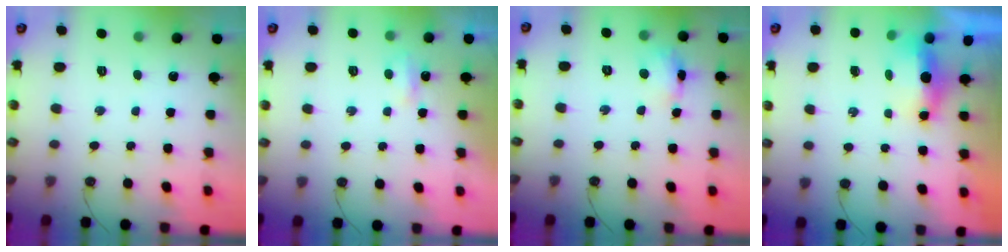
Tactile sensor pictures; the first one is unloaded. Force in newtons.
{"total": 2.9, "press": 2.9, "slide": 0.6}
{"total": 8.4, "press": 8.4, "slide": 0.7}
{"total": 14.7, "press": 7.2, "slide": 12.8}